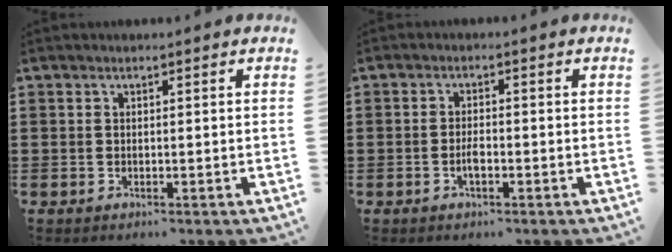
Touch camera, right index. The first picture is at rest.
{"total": 2.3, "force": [-0.9, 0.8, 2.0], "torque": [-0.045, 0.000, -0.020]}